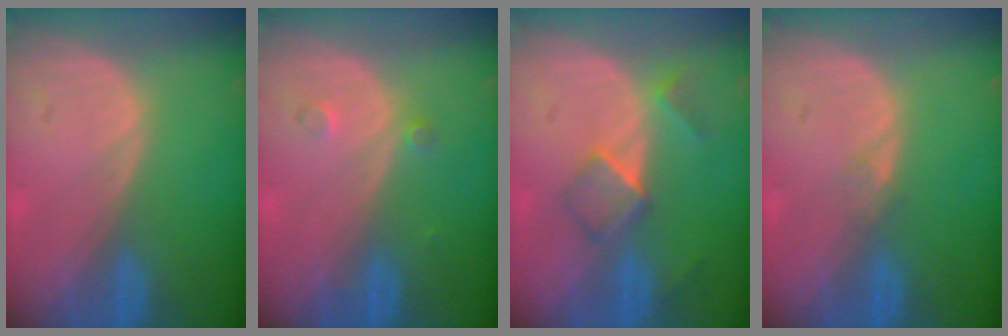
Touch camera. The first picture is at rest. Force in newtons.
{"total": 1.5, "press": 1.2, "slide": 0.8}
{"total": 5.2, "press": 4.5, "slide": 2.7}
{"total": 0.8, "press": 0.8, "slide": 0.0}